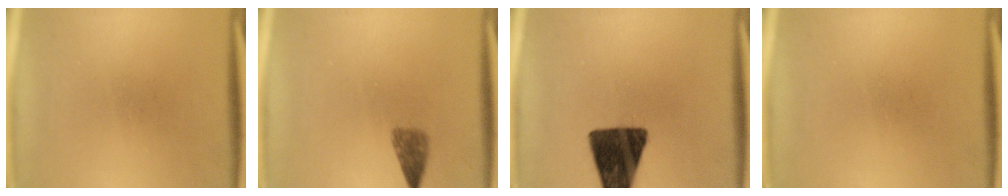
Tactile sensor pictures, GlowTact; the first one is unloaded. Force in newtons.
{"total": 2.4}
{"total": 14.8}
{"total": 0.0}